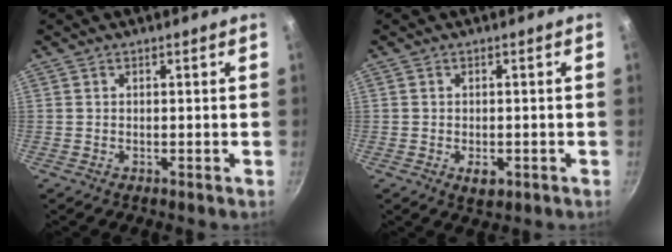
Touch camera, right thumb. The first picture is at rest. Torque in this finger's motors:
{"motor_torque": [-0.16, 0.05, 0.09, 0.39, 0.06]}